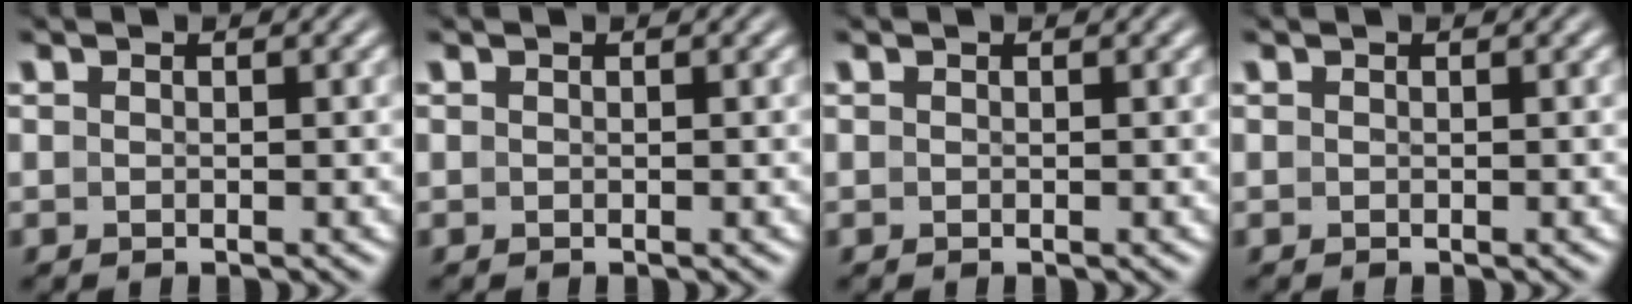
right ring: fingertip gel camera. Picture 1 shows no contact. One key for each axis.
{"total": 0.0}
{"total": 0.0}
{"total": 0.0}